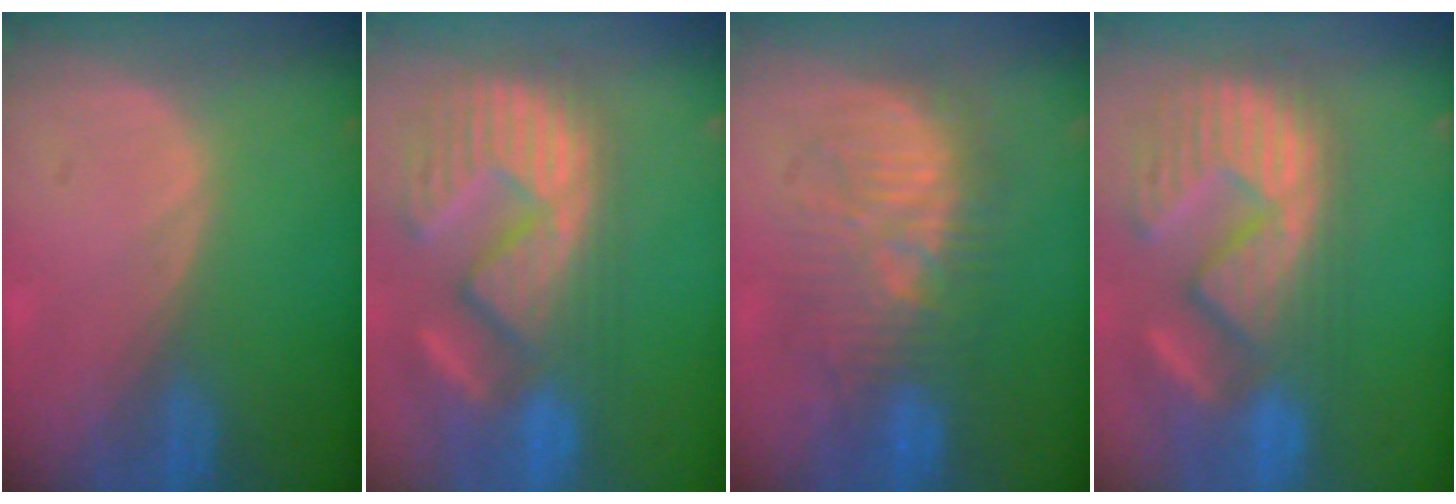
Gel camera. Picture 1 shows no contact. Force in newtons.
{"total": 14.4, "press": 12.2, "slide": 7.6}
{"total": 10.3, "press": 10.3, "slide": 0.3}
{"total": 14.4, "press": 12.2, "slide": 7.6}